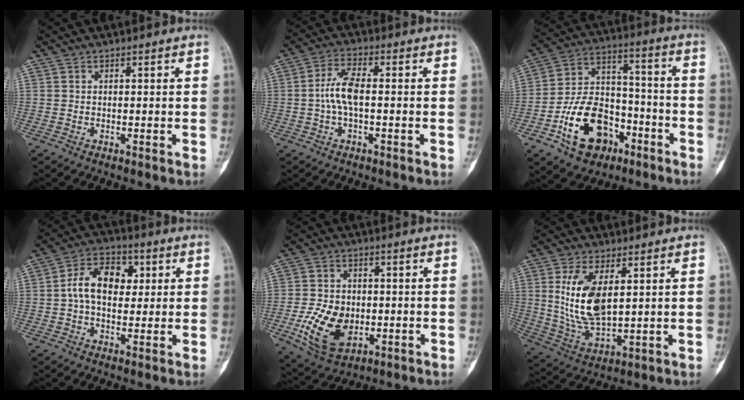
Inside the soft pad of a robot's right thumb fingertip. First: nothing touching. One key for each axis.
{"total": 6.2, "fx": -0.4, "fy": 2.5, "fz": 5.7, "tx": -0.126, "ty": 0.017, "tz": -0.013}
{"total": 17.2, "fx": -7.9, "fy": 11.4, "fz": 10.1, "tx": -0.142, "ty": 0.070, "tz": -0.130}
{"total": 10.5, "fx": 1.3, "fy": 7.1, "fz": 7.6, "tx": -0.105, "ty": 0.019, "tz": 0.015}
{"total": 12.4, "fx": -2.8, "fy": 8.4, "fz": 8.7, "tx": -0.139, "ty": 0.001, "tz": -0.038}
{"total": 12.6, "fx": 2.9, "fy": 6.0, "fz": 10.7, "tx": -0.210, "ty": -0.019, "tz": 0.071}